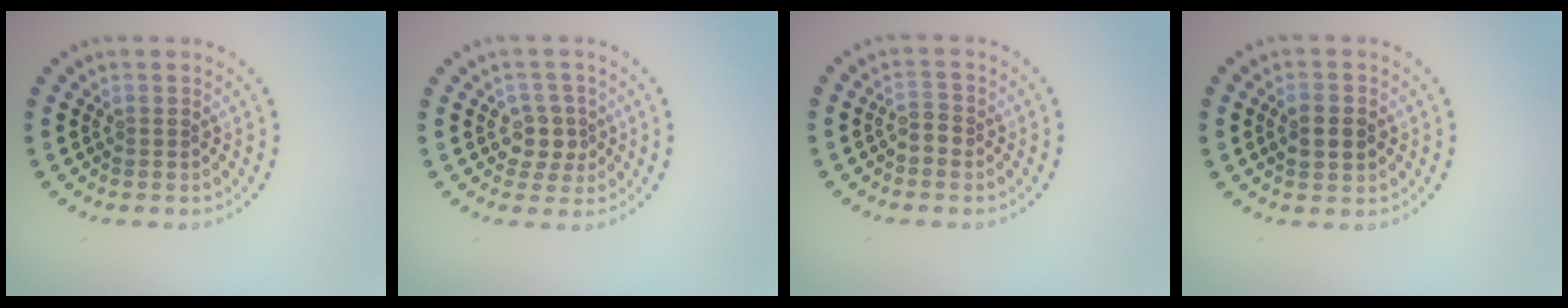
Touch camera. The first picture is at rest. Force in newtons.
{"total": 2.4, "press": 2.1, "slide": 1.0}
{"total": 1.2, "press": 1.1, "slide": 0.5}
{"total": 2.5, "press": 2.5, "slide": 0.2}